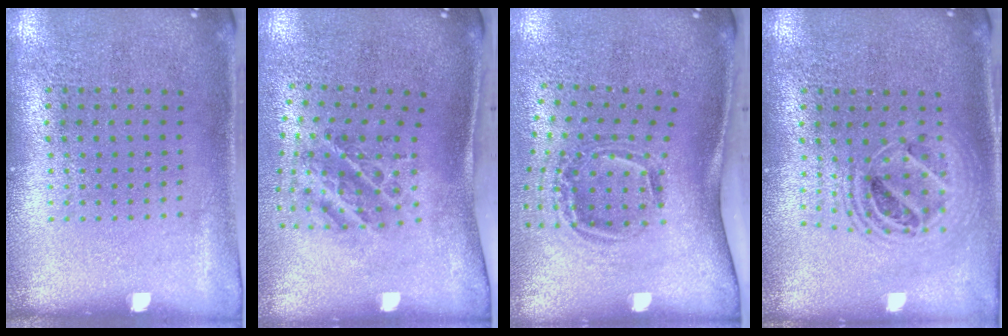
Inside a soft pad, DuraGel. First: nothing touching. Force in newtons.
{"total": 1.5, "press": 1.2, "slide": 0.9}
{"total": 2.1, "press": 1.2, "slide": 1.6}
{"total": 1.8, "press": 1.5, "slide": 1.0}